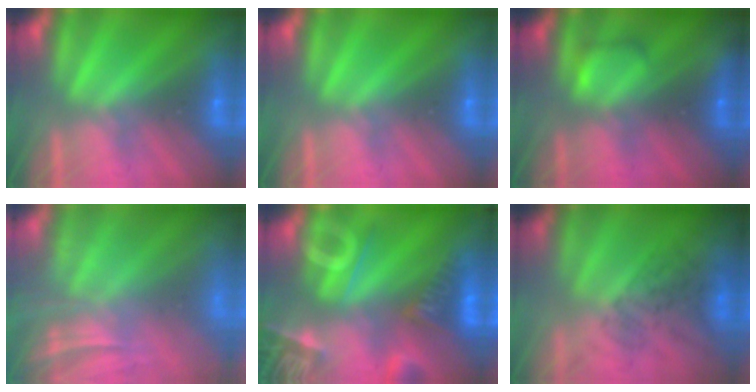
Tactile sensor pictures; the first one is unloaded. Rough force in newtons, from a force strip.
{"total": 0.0}
{"total": 2.3}
{"total": 8.2}
{"total": 10.8}
{"total": 3.7}